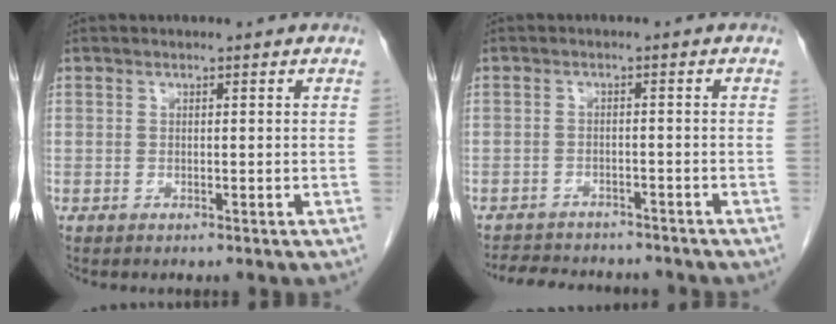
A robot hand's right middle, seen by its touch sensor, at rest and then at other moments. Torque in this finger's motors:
{"motor_torque": [0.05, -0.04, 0.01, 0.02]}